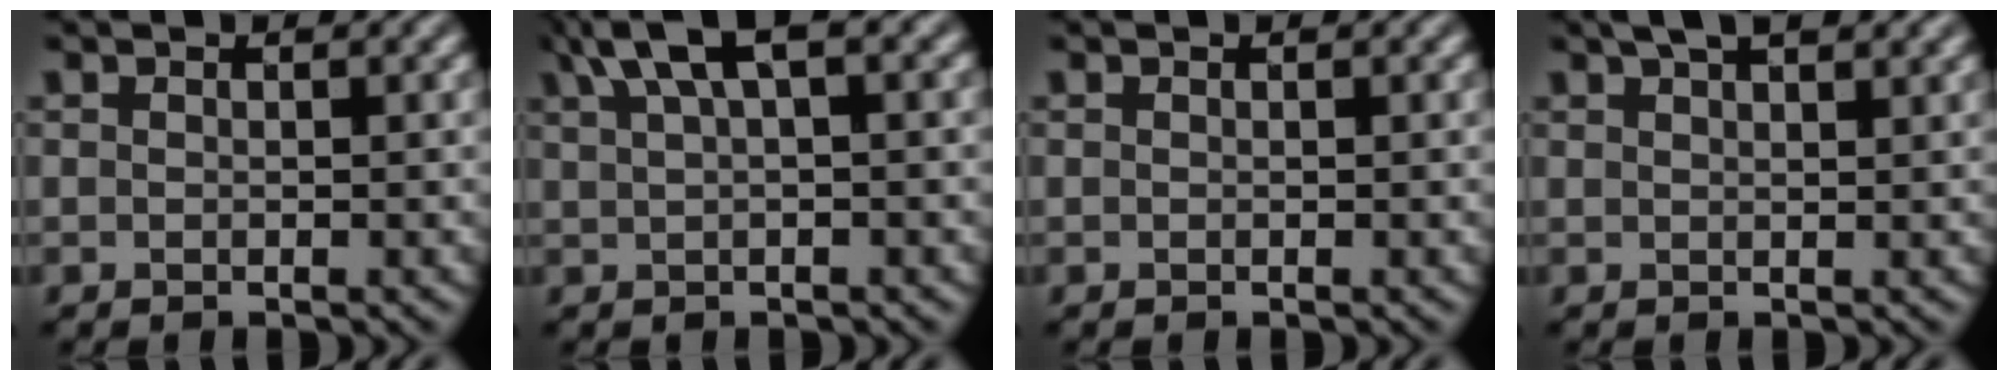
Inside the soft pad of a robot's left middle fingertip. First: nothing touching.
{"total": 4.8, "force": [2.9, 1.2, 3.7], "torque": [-0.065, 0.019, 0.051]}
{"total": 0.0}
{"total": 3.9, "force": [2.8, 1.2, 2.4], "torque": [-0.016, 0.014, 0.027]}